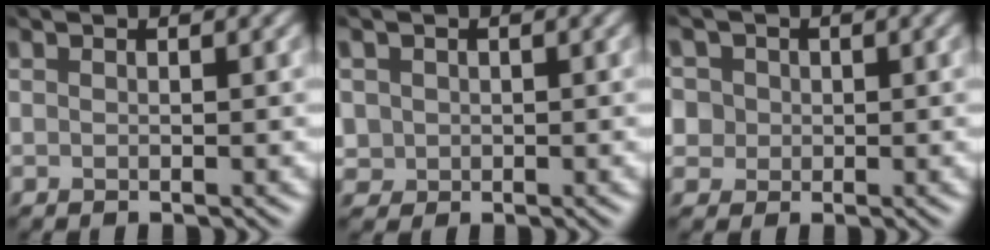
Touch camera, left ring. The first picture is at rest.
{"total": 1.2, "force": [-0.2, 1.2, 0.1], "torque": [-0.026, -0.004, 0.014]}
{"total": 1.7, "force": [-0.2, 1.7, 0.0], "torque": [-0.025, -0.010, 0.012]}